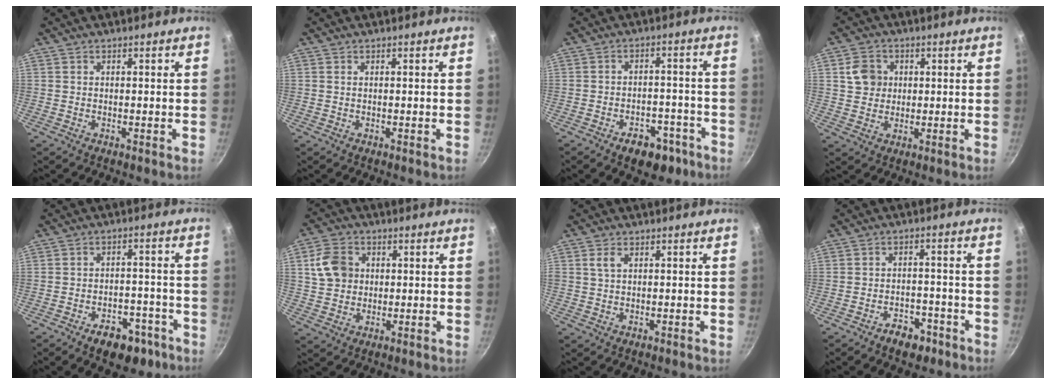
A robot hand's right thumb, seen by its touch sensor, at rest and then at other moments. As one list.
[{"total": 0.0}, {"total": 9.2, "force": [-5.6, 5.4, 4.9], "torque": [-0.030, 0.046, -0.065]}, {"total": 6.1, "force": [1.3, 5.4, 2.5], "torque": [-0.017, 0.004, 0.019]}, {"total": 10.1, "force": [-6.1, 5.9, 5.5], "torque": [-0.037, 0.051, -0.075]}, {"total": 8.4, "force": [1.7, 6.9, 4.4], "torque": [-0.061, 0.006, 0.025]}, {"total": 2.3, "force": [0.8, 1.4, 1.6], "torque": [-0.024, 0.002, 0.015]}, {"total": 5.8, "force": [-3.9, 3.4, 2.7], "torque": [-0.021, 0.037, -0.051]}]